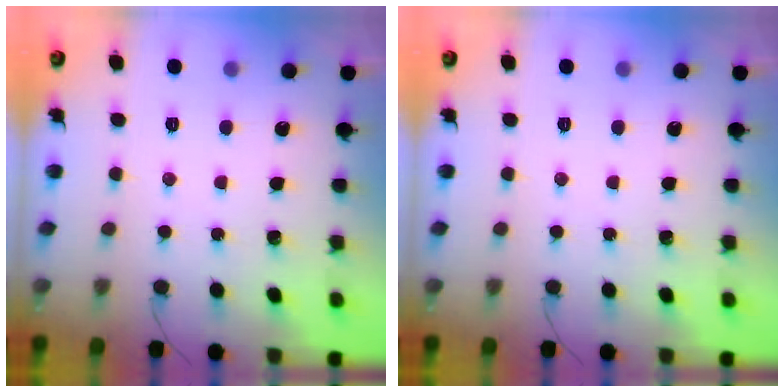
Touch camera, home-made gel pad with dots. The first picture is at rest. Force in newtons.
{"total": 0.0}